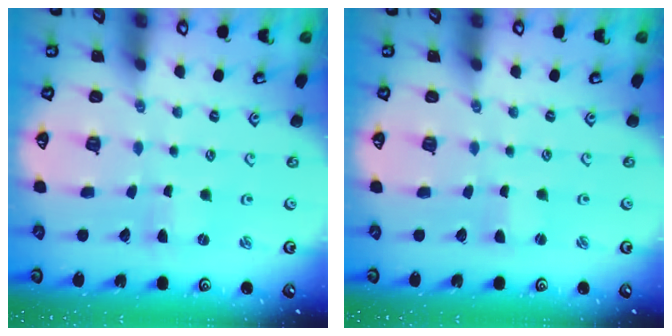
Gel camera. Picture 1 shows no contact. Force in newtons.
{"total": 0.0}